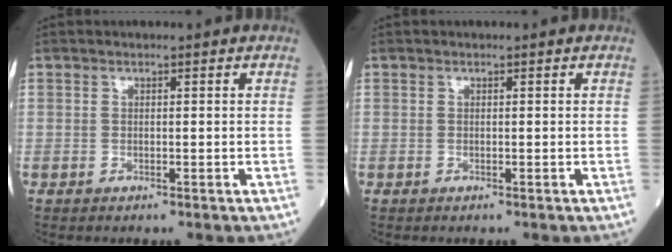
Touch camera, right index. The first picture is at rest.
{"total": 0.0}